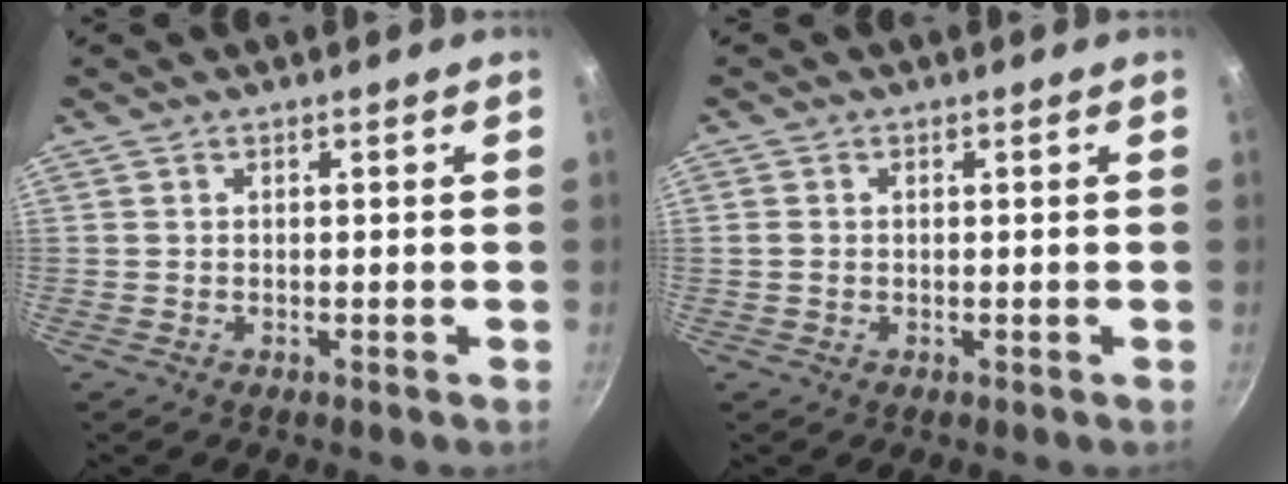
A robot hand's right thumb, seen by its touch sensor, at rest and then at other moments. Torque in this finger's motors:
{"motor_torque": [0.03, -0.14, -0.02, 0.18, -0.06]}